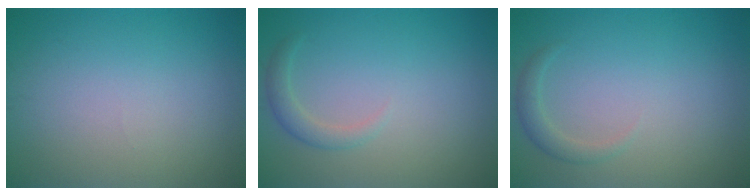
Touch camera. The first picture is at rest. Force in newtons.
{"total": 1.5, "press": 1.5, "slide": 0.1}
{"total": 1.4, "press": 1.4, "slide": 0.1}